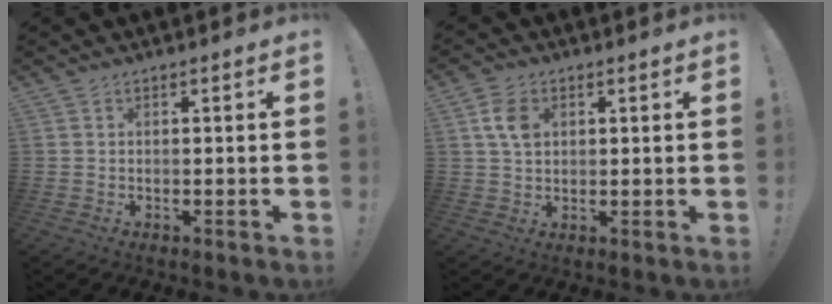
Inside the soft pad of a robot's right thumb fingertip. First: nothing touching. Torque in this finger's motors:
{"motor_torque": [0.79, 0.79, 0.03, -0.57, 0.00]}